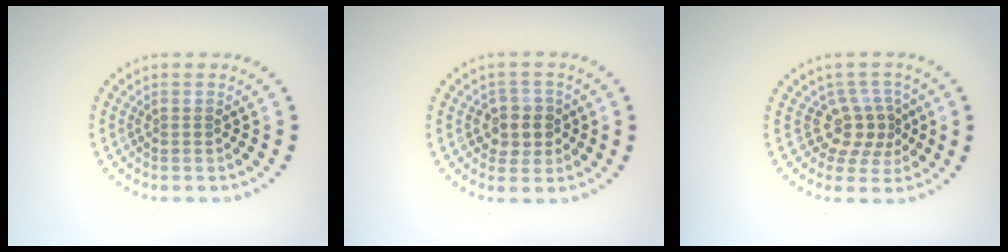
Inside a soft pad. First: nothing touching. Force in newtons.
{"total": 2.6, "press": 2.5, "slide": 0.8}
{"total": 3.1, "press": 2.4, "slide": 2.0}